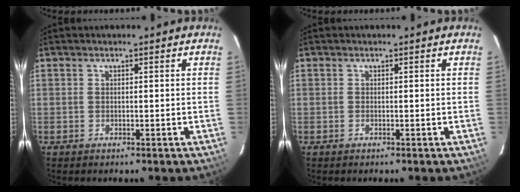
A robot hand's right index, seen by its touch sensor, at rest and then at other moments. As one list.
[{"total": 0.0}]